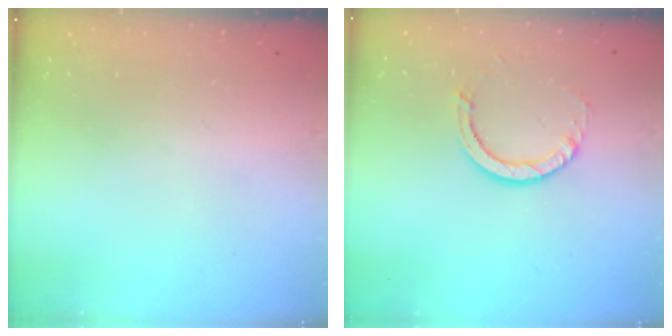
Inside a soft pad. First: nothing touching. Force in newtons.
{"total": 7.0, "press": 6.9, "slide": 0.9}